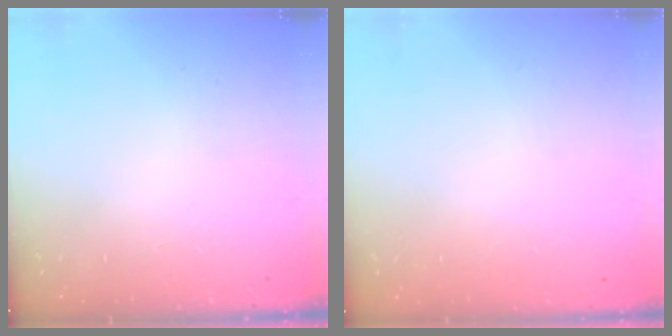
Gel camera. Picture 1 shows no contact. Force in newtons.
{"total": 0.0}